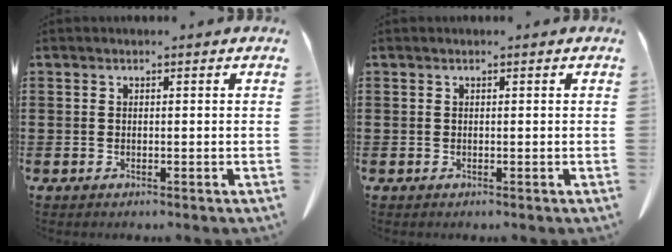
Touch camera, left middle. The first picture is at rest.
{"total": 0.0}